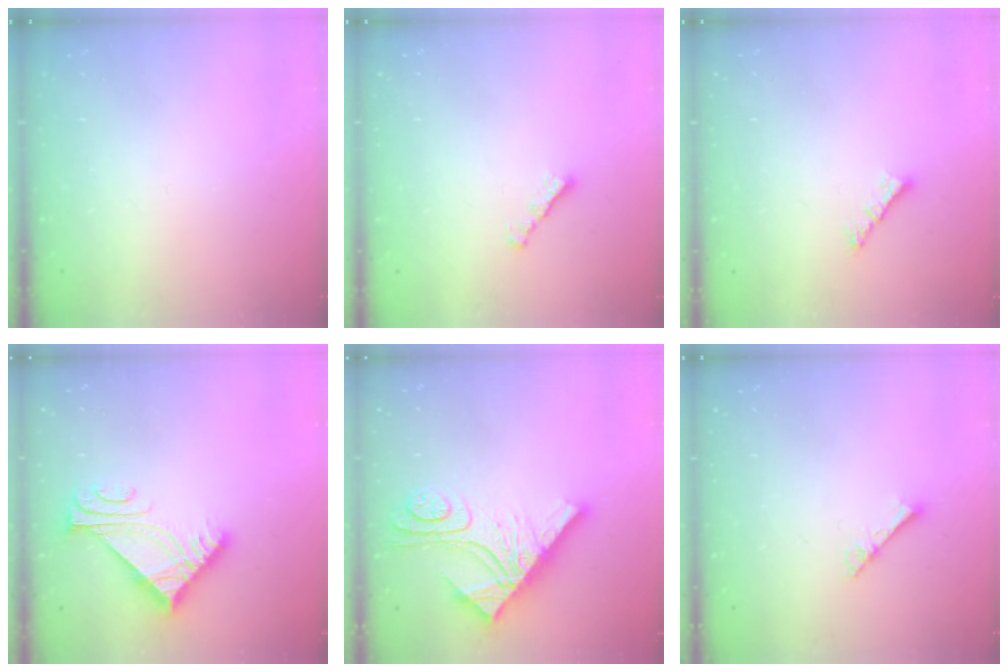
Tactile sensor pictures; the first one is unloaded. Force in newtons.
{"total": 1.6, "press": 1.5, "slide": 0.5}
{"total": 0.8, "press": 0.7, "slide": 0.4}
{"total": 7.0, "press": 6.9, "slide": 0.8}
{"total": 13.7, "press": 13.6, "slide": 1.2}
{"total": 2.9, "press": 2.9, "slide": 0.3}